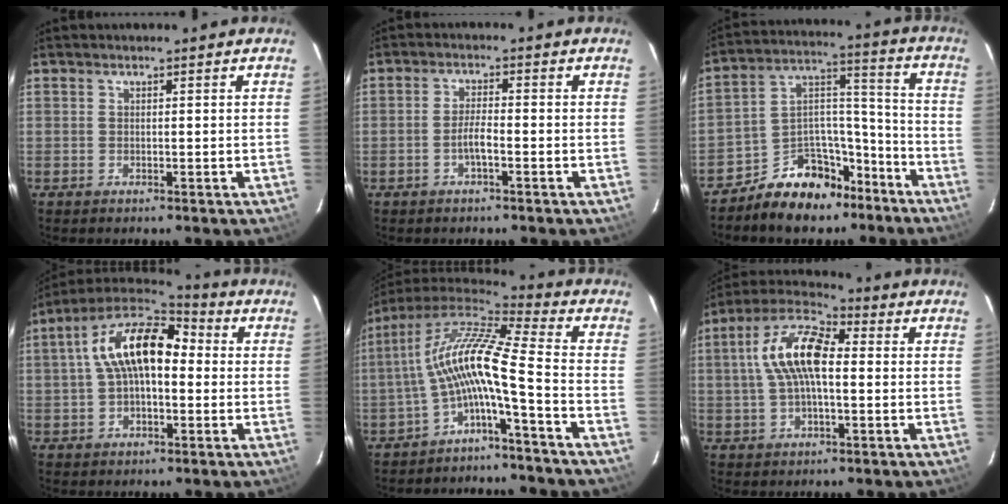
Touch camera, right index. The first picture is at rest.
{"total": 2.9, "force": [-1.4, 0.4, 2.5], "torque": [-0.053, 0.004, -0.027]}
{"total": 13.8, "force": [-10.3, 7.7, 5.0], "torque": [-0.082, 0.070, -0.154]}
{"total": 14.3, "force": [1.3, 7.6, 12.1], "torque": [-0.221, 0.033, 0.011]}
{"total": 12.1, "force": [-2.8, 0.6, 11.8], "torque": [-0.223, 0.013, -0.061]}
{"total": 12.1, "force": [0.8, 5.4, 10.8], "torque": [-0.215, 0.026, 0.008]}